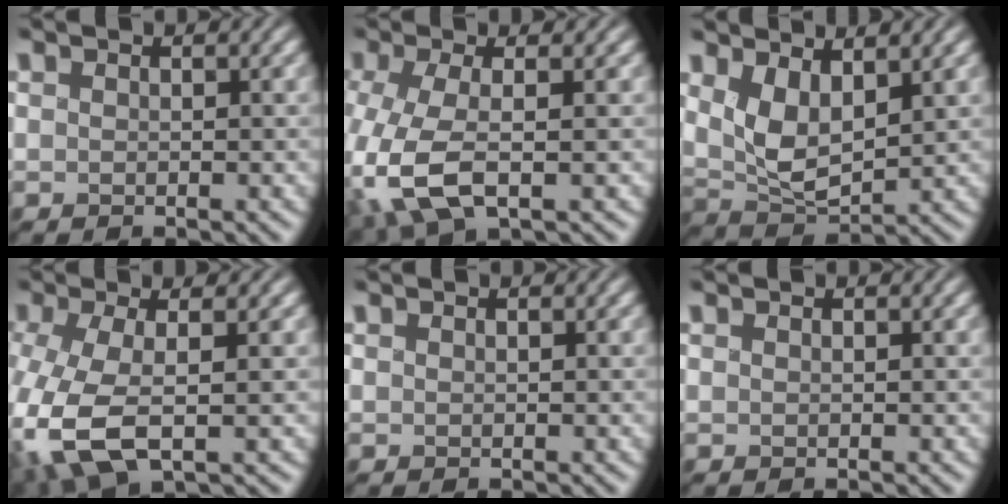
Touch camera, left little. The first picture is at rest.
{"total": 7.1, "force": [-2.2, 2.8, 6.1], "torque": [-0.145, -0.006, -0.049]}
{"total": 5.2, "force": [1.5, 2.8, 4.1], "torque": [-0.082, -0.010, 0.029]}
{"total": 8.1, "force": [-2.3, 3.4, 7.0], "torque": [-0.169, -0.009, -0.050]}
{"total": 0.0}
{"total": 0.0}